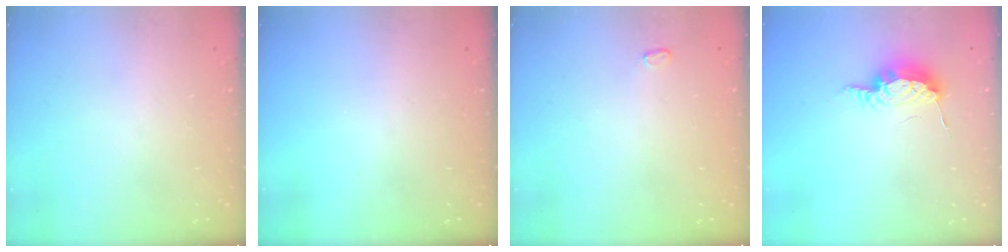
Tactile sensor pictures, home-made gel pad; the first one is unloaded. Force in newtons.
{"total": 0.0}
{"total": 2.8, "press": 2.8, "slide": 0.4}
{"total": 8.3, "press": 8.3, "slide": 0.2}